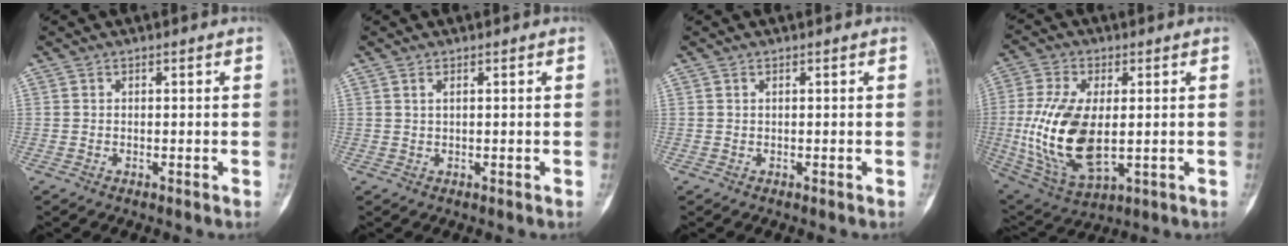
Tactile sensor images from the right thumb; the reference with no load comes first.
{"total": 0.7, "force": [0.4, 0.1, 0.6], "torque": [-0.018, 0.004, 0.009]}
{"total": 0.0}
{"total": 17.2, "force": [-0.5, 8.9, 14.7], "torque": [-0.304, -0.011, 0.005]}